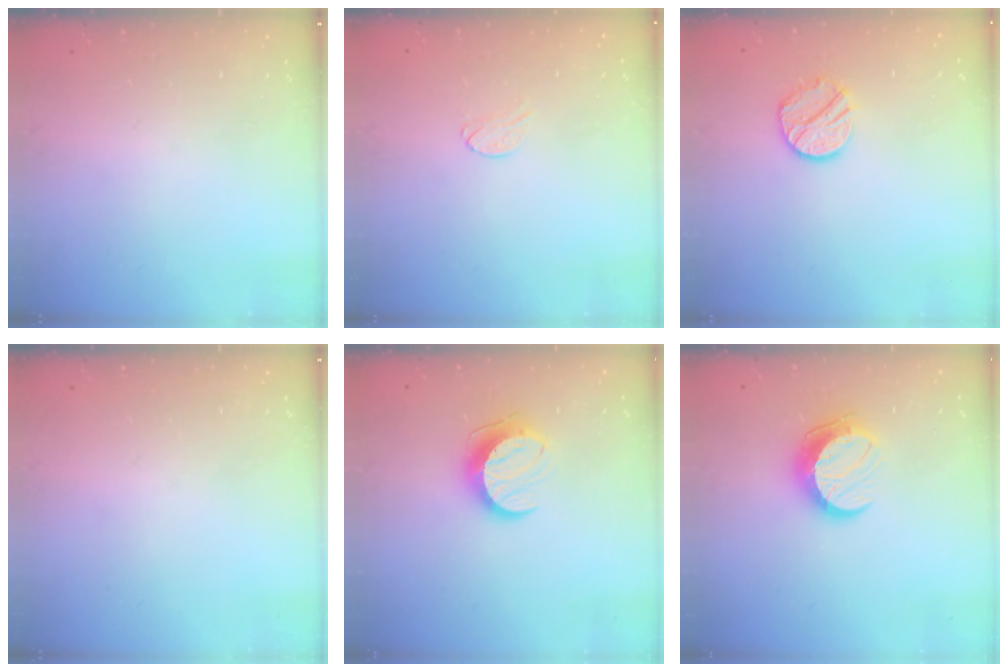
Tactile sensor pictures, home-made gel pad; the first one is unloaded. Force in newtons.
{"total": 4.7, "press": 4.6, "slide": 0.4}
{"total": 8.8, "press": 8.8, "slide": 0.4}
{"total": 0.0}
{"total": 10.4, "press": 10.4, "slide": 0.2}
{"total": 10.4, "press": 10.4, "slide": 0.8}